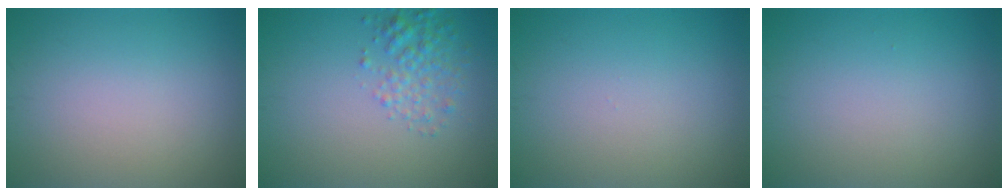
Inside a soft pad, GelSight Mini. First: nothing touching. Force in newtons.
{"total": 2.6, "press": 2.6, "slide": 0.1}
{"total": 0.0}
{"total": 0.0}